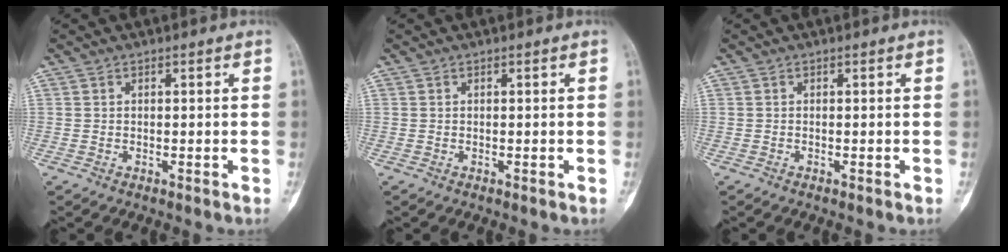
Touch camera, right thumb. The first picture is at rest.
{"total": 0.0}
{"total": 0.0}